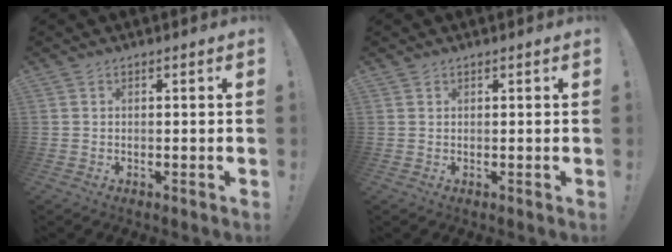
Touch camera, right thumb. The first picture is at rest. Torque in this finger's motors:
{"motor_torque": [-0.51, 0.65, 0.14, 0.14, 0.02]}